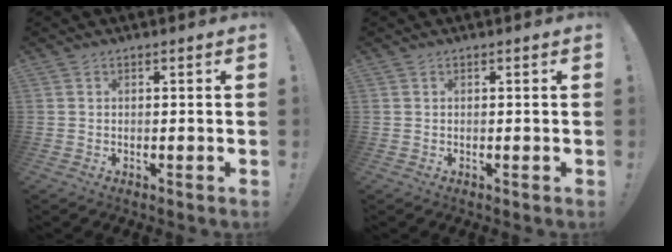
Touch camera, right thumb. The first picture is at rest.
{"total": 0.0}